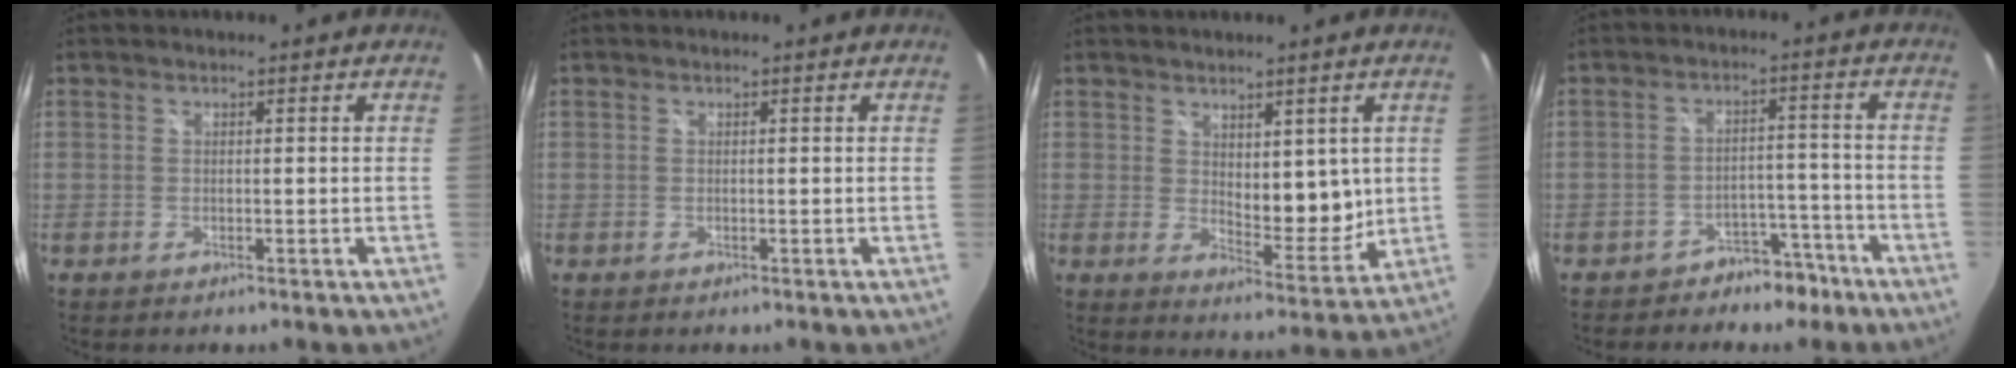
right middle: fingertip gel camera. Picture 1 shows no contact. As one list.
[{"total": 0.0}, {"total": 7.2, "force": [2.9, 3.8, 5.5], "torque": [-0.070, -0.012, 0.055]}, {"total": 6.1, "force": [-4.6, 3.7, 1.4], "torque": [-0.021, 0.032, -0.060]}]